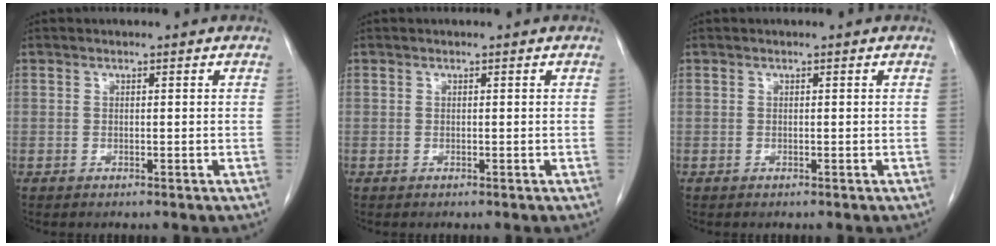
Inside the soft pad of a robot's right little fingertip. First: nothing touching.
{"total": 0.0}
{"total": 0.0}